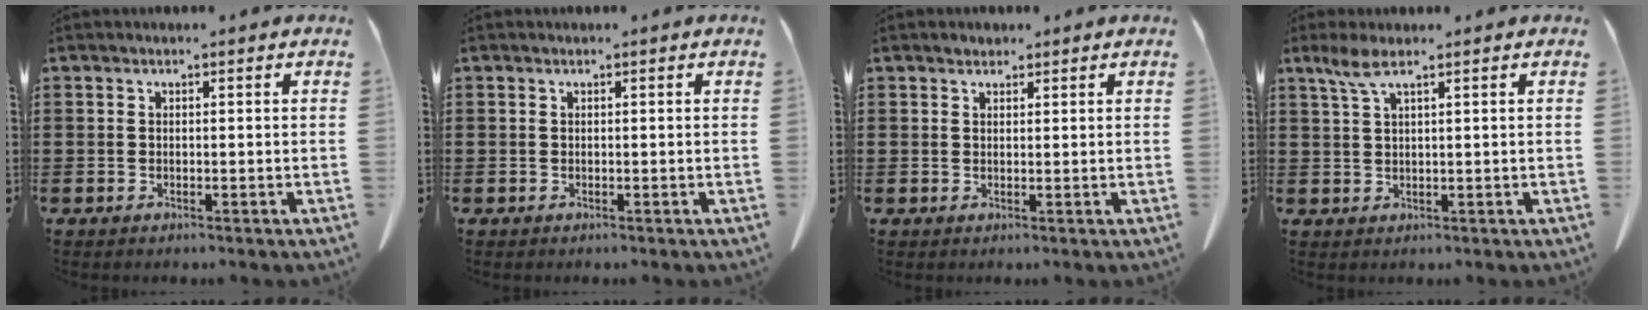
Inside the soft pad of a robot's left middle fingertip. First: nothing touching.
{"total": 0.0}
{"total": 0.9, "force": [0.9, 0.2, -0.1], "torque": [0.009, -0.003, 0.016]}
{"total": 2.9, "force": [1.8, 0.3, 2.3], "torque": [-0.050, 0.001, 0.032]}